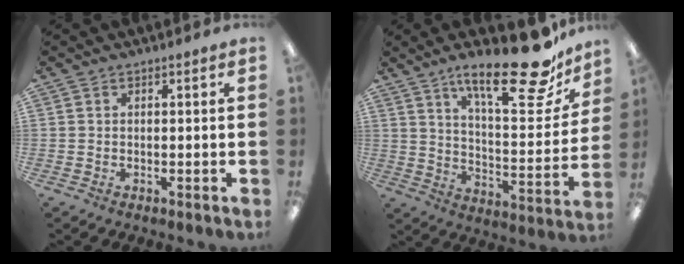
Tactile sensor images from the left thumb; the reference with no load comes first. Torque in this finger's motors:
{"motor_torque": [0.64, 0.42, 1.35, -1.43, 0.26]}